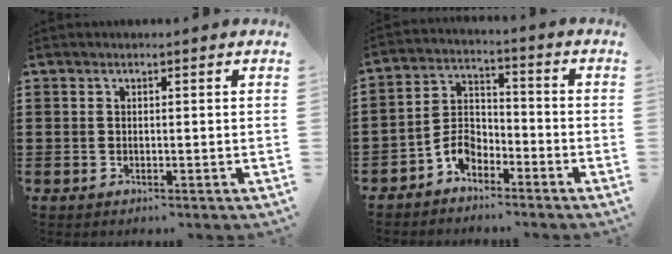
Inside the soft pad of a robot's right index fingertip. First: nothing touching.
{"total": 5.5, "force": [-3.7, 3.2, 2.5], "torque": [-0.068, 0.009, -0.077]}